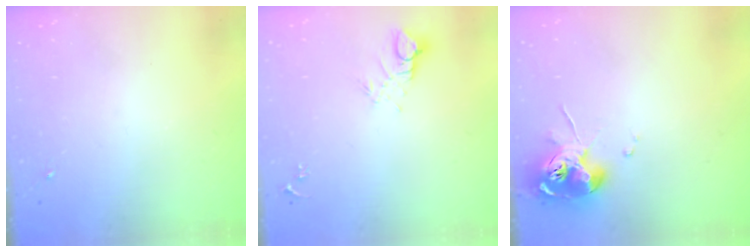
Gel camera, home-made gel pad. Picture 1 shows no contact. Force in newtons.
{"total": 5.0, "press": 5.0, "slide": 0.3}
{"total": 10.4, "press": 10.3, "slide": 1.0}